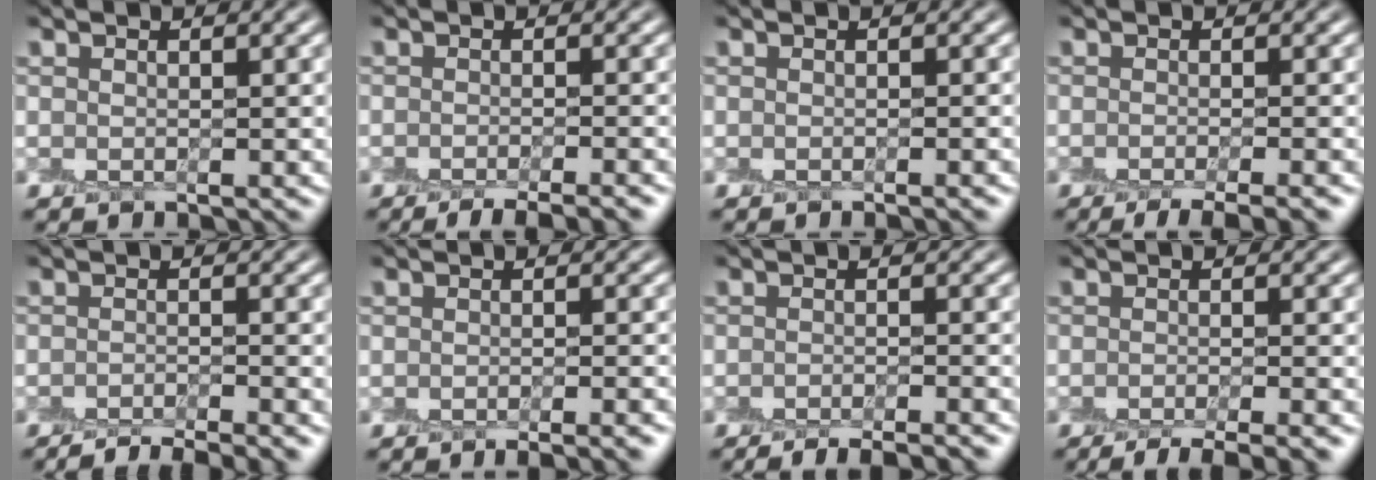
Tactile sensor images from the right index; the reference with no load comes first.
{"total": 4.6, "force": [-3.2, 1.1, 3.1], "torque": [-0.025, -0.002, -0.044]}
{"total": 1.1, "force": [-0.7, 0.2, 0.8], "torque": [-0.003, -0.003, -0.012]}
{"total": 4.8, "force": [-3.0, 1.3, 3.5], "torque": [-0.031, -0.006, -0.044]}
{"total": 4.6, "force": [-3.8, 0.9, 2.5], "torque": [-0.026, -0.002, -0.064]}
{"total": 4.0, "force": [-2.6, 1.1, 2.9], "torque": [-0.017, 0.008, -0.030]}
{"total": 5.5, "force": [-4.5, 1.2, 2.8], "torque": [-0.024, -0.001, -0.058]}
{"total": 5.2, "force": [-3.7, 1.2, 3.5], "torque": [-0.035, -0.006, -0.058]}